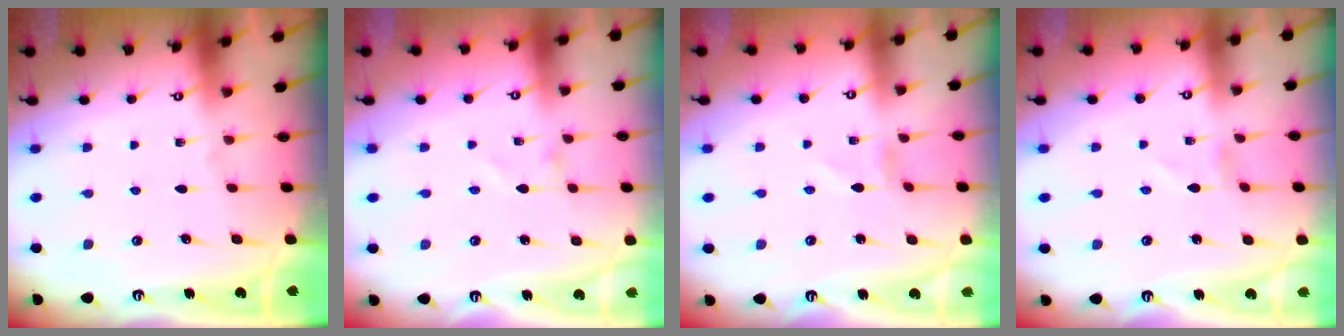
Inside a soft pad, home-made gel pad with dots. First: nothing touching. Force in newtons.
{"total": 1.3, "press": 1.3, "slide": 0.0}
{"total": 0.0}
{"total": 1.3, "press": 1.2, "slide": 0.1}